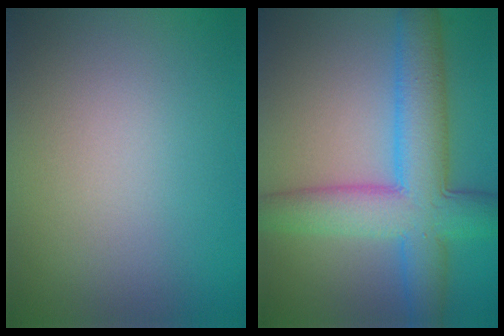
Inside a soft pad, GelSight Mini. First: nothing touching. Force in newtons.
{"total": 8.5, "press": 8.5, "slide": 0.3}